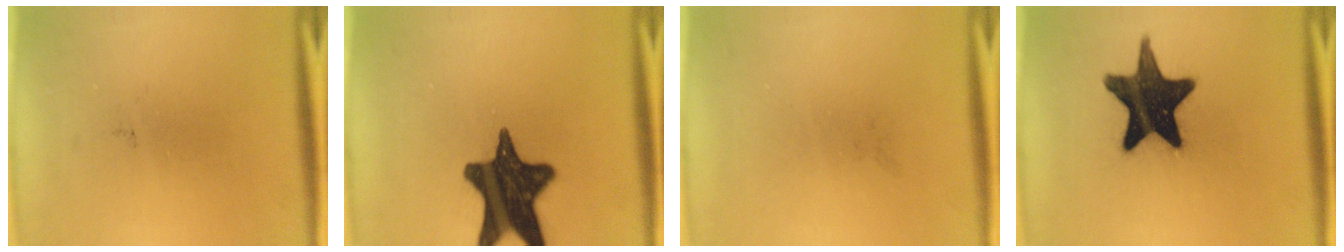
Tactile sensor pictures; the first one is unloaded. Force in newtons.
{"total": 16.5}
{"total": 0.0}
{"total": 16.6}